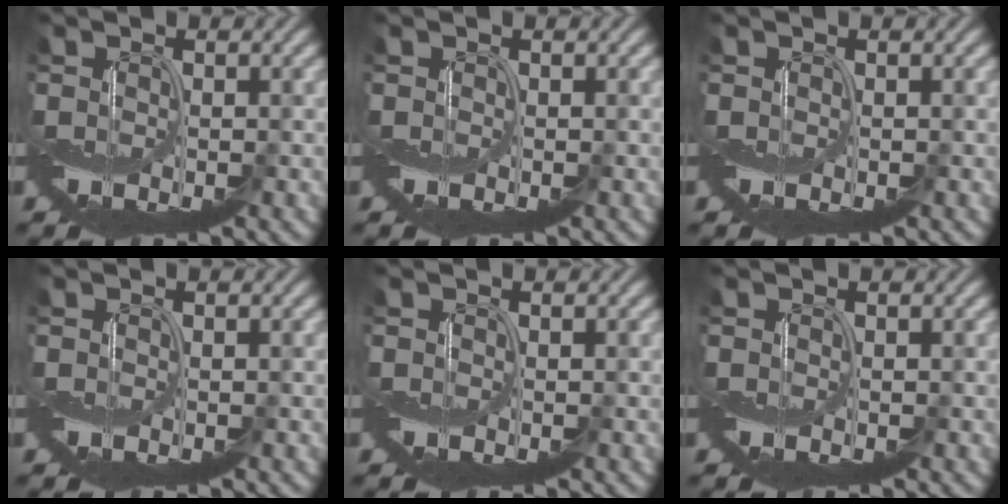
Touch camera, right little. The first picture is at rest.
{"total": 0.0}
{"total": 0.0}
{"total": 0.0}
{"total": 0.0}
{"total": 0.0}